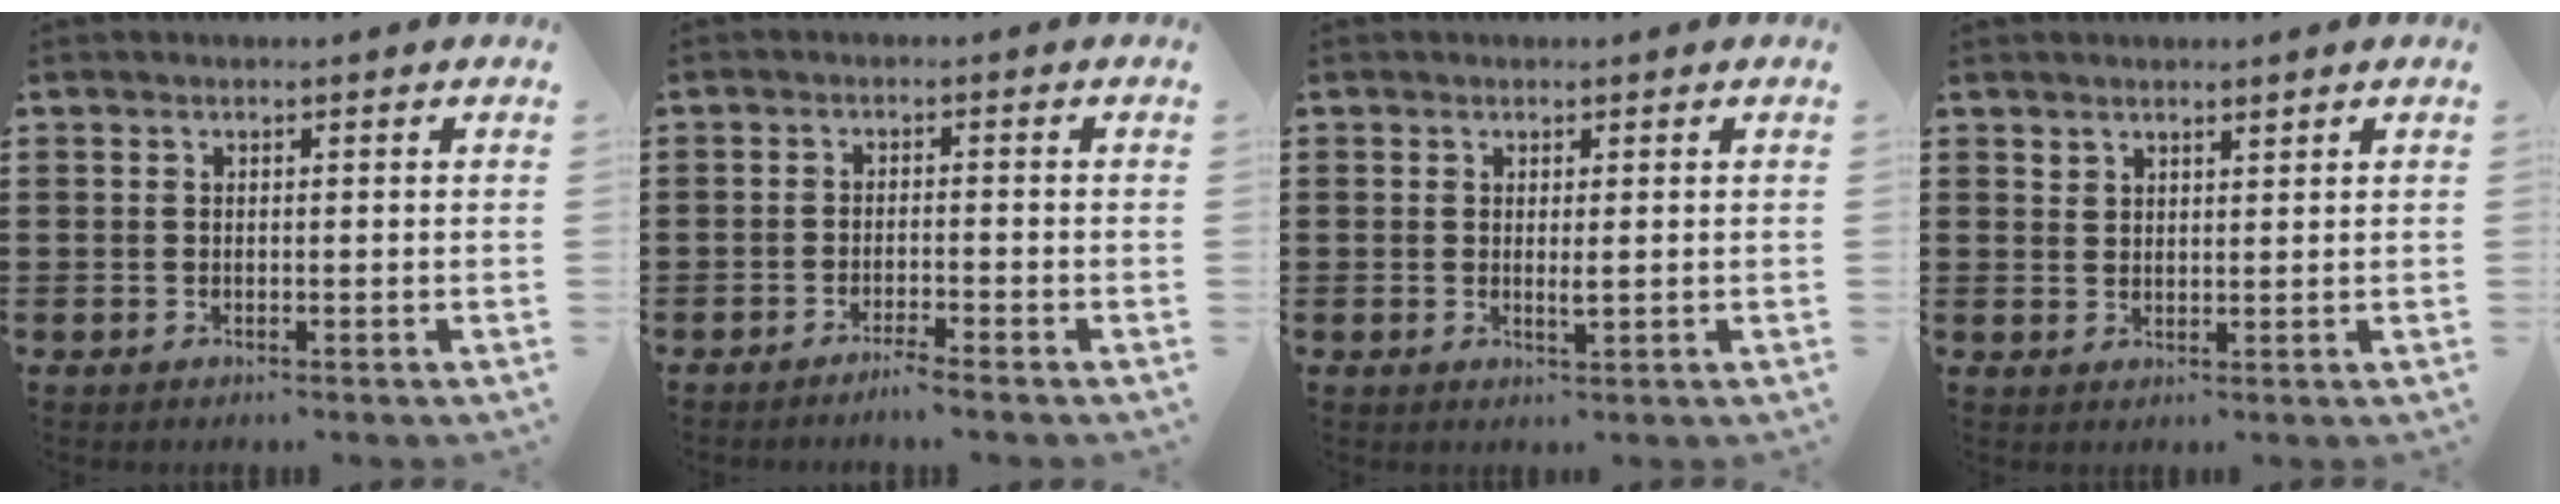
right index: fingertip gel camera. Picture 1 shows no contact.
{"total": 2.0, "force": [-1.8, -0.4, 0.8], "torque": [-0.014, 0.000, -0.035]}
{"total": 1.4, "force": [0.2, 0.2, 1.4], "torque": [-0.027, -0.001, 0.003]}
{"total": 2.0, "force": [1.9, 0.7, 0.2], "torque": [-0.006, 0.003, 0.036]}